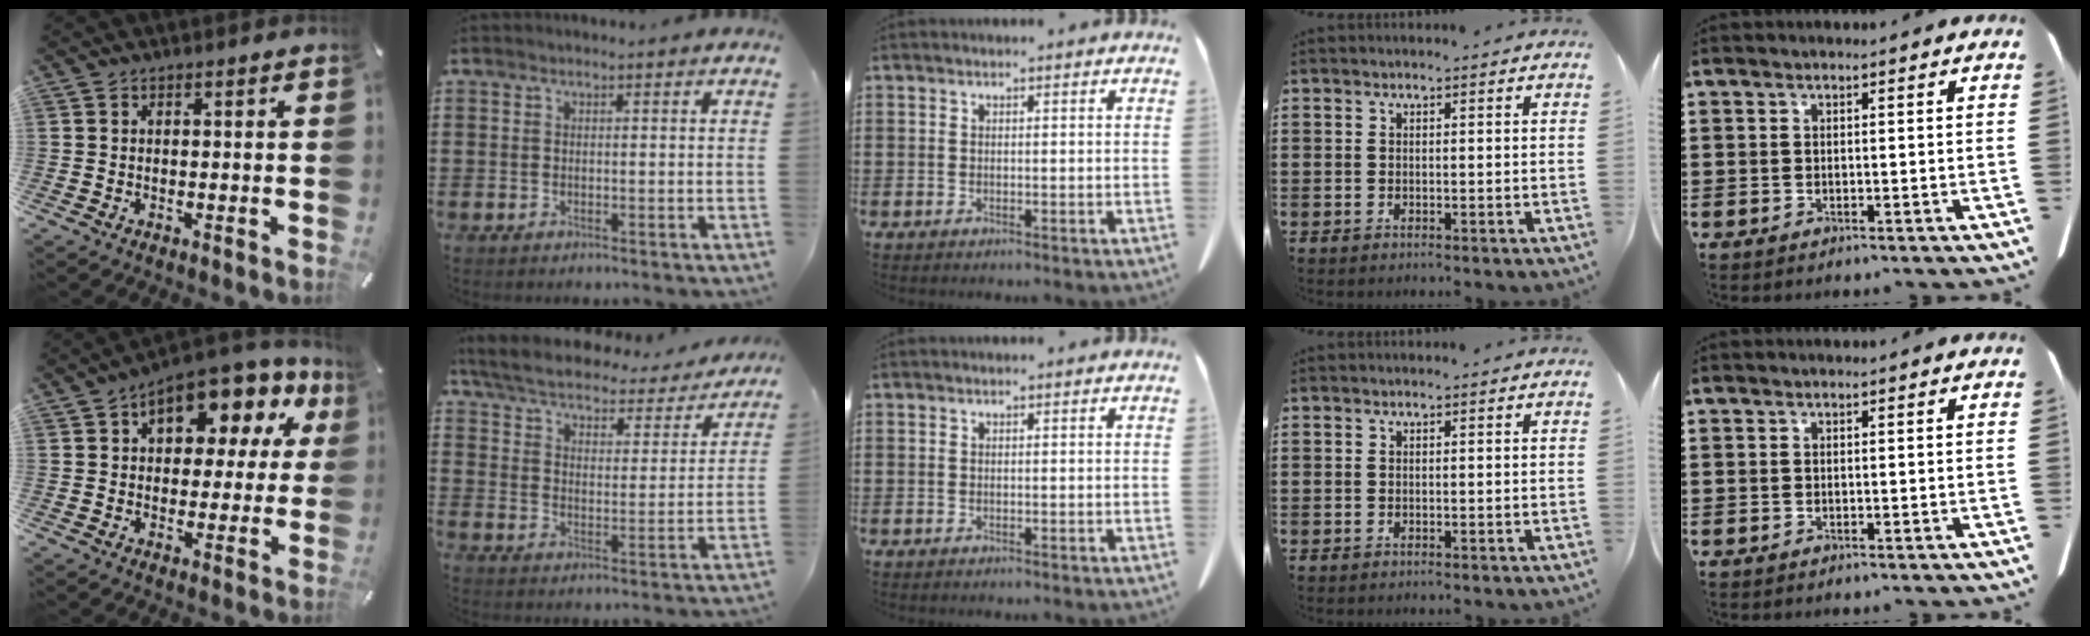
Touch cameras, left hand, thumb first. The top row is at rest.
{"thumb": {"total": 12.8, "force": [7.2, 7.1, 7.9], "torque": [-0.107, -0.052, 0.120]}, "index": {"total": 4.6, "force": [4.3, 0.7, 1.5], "torque": [-0.052, -0.028, 0.067]}}